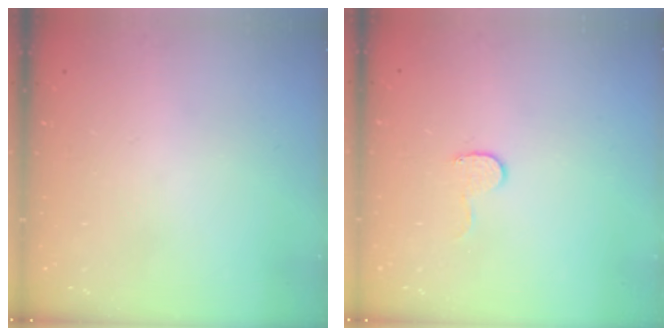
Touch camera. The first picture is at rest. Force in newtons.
{"total": 4.9, "press": 4.9, "slide": 0.4}